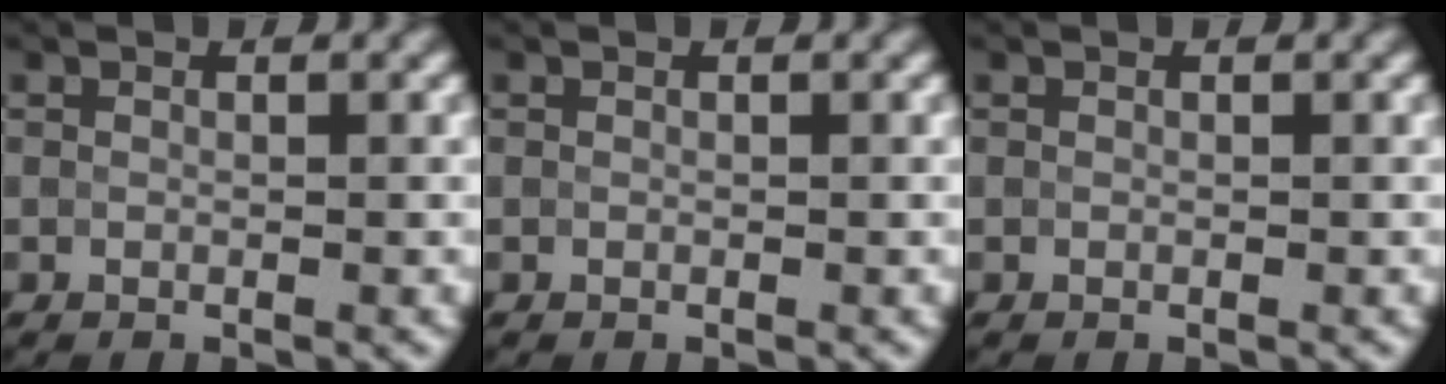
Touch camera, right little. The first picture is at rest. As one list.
[{"total": 0.0}, {"total": 0.0}]